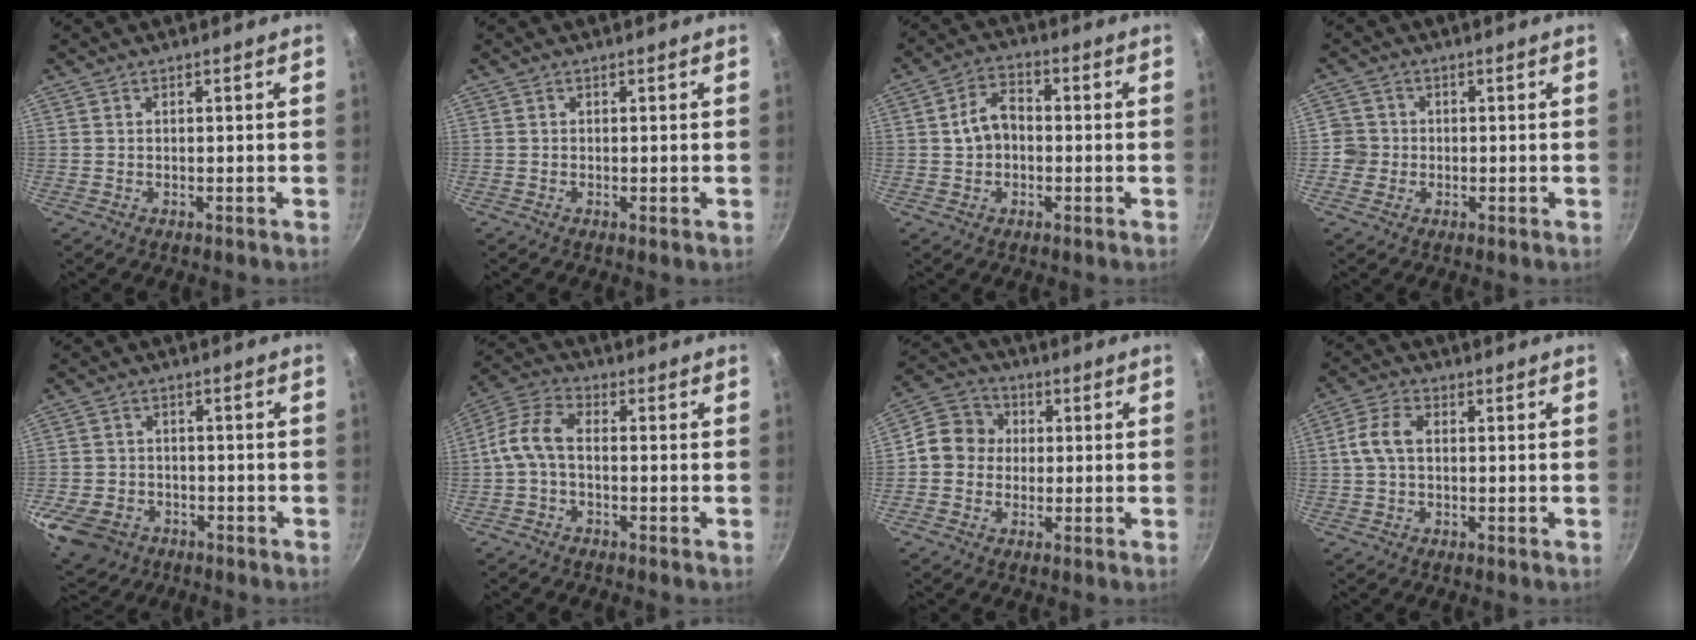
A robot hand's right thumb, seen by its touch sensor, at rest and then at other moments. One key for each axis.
{"total": 0.5, "fx": -0.1, "fy": 0.1, "fz": 0.5, "tx": -0.011, "ty": -0.002, "tz": -0.002}
{"total": 6.6, "fx": -0.1, "fy": 4.8, "fz": 4.6, "tx": -0.070, "ty": 0.023, "tz": -0.010}
{"total": 3.5, "fx": -0.5, "fy": 3.4, "fz": 0.2, "tx": 0.020, "ty": 0.011, "tz": -0.015}
{"total": 12.0, "fx": -5.3, "fy": 9.3, "fz": 5.4, "tx": -0.130, "ty": 0.019, "tz": -0.080}
{"total": 7.8, "fx": -0.9, "fy": 4.4, "fz": 6.4, "tx": -0.133, "ty": 0.028, "tz": -0.029}
{"total": 8.8, "fx": -0.1, "fy": 7.9, "fz": 3.8, "tx": -0.049, "ty": 0.028, "tz": -0.016}
{"total": 5.8, "fx": 0.4, "fy": 3.7, "fz": 4.5, "tx": -0.095, "ty": 0.019, "tz": 0.003}